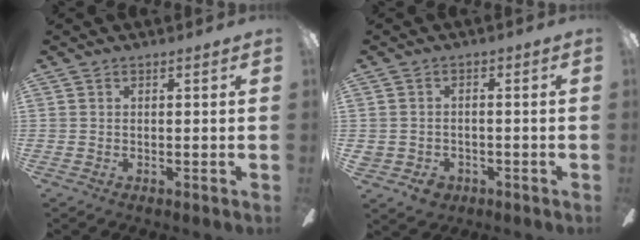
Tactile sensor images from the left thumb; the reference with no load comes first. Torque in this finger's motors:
{"motor_torque": [0.26, 0.27, 0.28, 0.42, 0.01]}